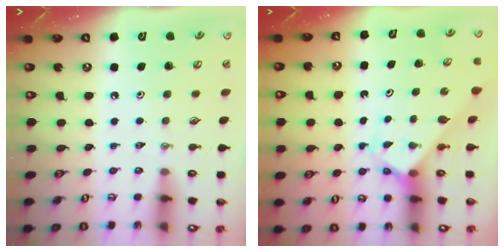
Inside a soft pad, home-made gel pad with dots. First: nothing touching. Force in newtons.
{"total": 3.0, "press": 3.0, "slide": 0.2}